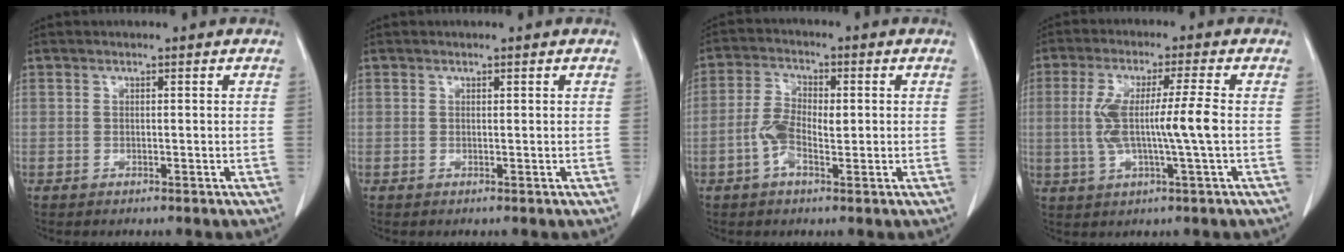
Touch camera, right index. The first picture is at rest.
{"total": 0.0}
{"total": 5.8, "force": [-0.8, 2.5, 5.1], "torque": [-0.113, 0.015, -0.019]}
{"total": 8.9, "force": [-0.3, -0.2, 8.9], "torque": [-0.180, 0.006, -0.005]}